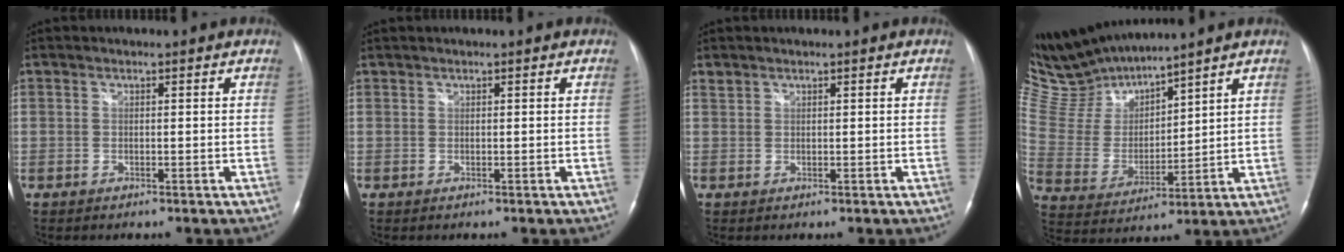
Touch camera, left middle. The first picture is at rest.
{"total": 0.0}
{"total": 0.8, "force": [0.7, 0.3, 0.0], "torque": [-0.005, 0.008, 0.016]}
{"total": 12.1, "force": [11.7, 1.0, 2.7], "torque": [-0.080, 0.005, 0.251]}